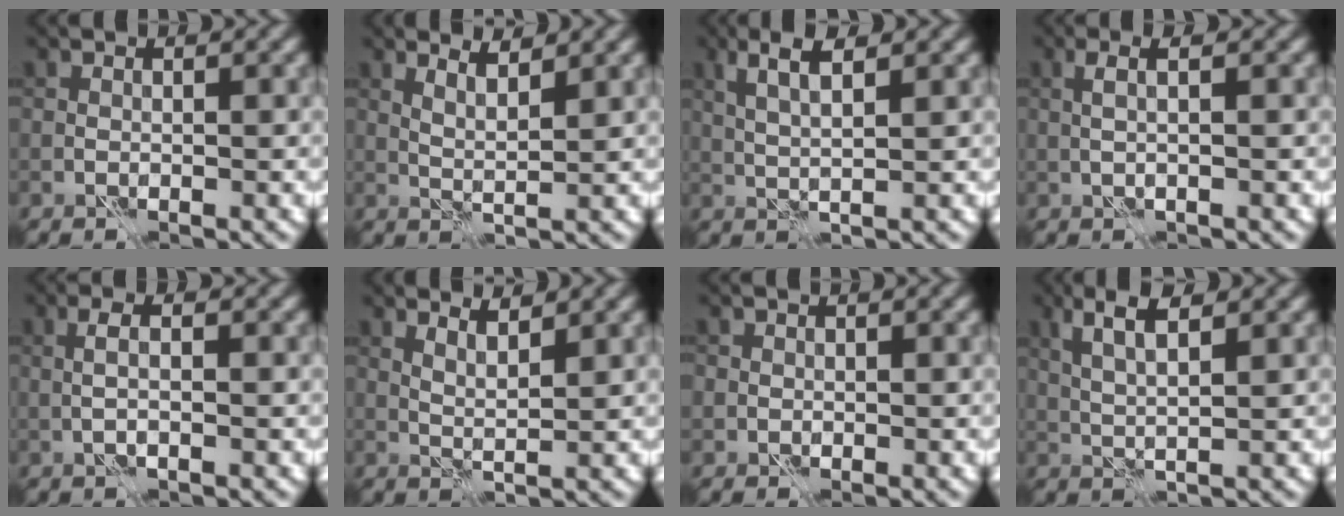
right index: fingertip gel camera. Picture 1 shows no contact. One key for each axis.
{"total": 2.4, "fx": 1.6, "fy": 0.4, "fz": 1.7, "tx": -0.028, "ty": -0.003, "tz": 0.028}
{"total": 3.3, "fx": 1.5, "fy": 0.6, "fz": 2.9, "tx": -0.058, "ty": 0.002, "tz": 0.029}
{"total": 1.9, "fx": 0.4, "fy": 0.3, "fz": 1.8, "tx": -0.030, "ty": 0.001, "tz": 0.005}
{"total": 1.9, "fx": 0.0, "fy": 0.4, "fz": 1.8, "tx": -0.040, "ty": 0.005, "tz": -0.003}
{"total": 2.1, "fx": 1.5, "fy": 0.4, "fz": 1.5, "tx": -0.025, "ty": -0.004, "tz": 0.026}
{"total": 0.7, "fx": 0.0, "fy": 0.7, "fz": 0.0, "tx": 0.008, "ty": -0.004, "tz": -0.001}
{"total": 3.7, "fx": 1.8, "fy": 0.7, "fz": 3.1, "tx": -0.066, "ty": 0.002, "tz": 0.034}